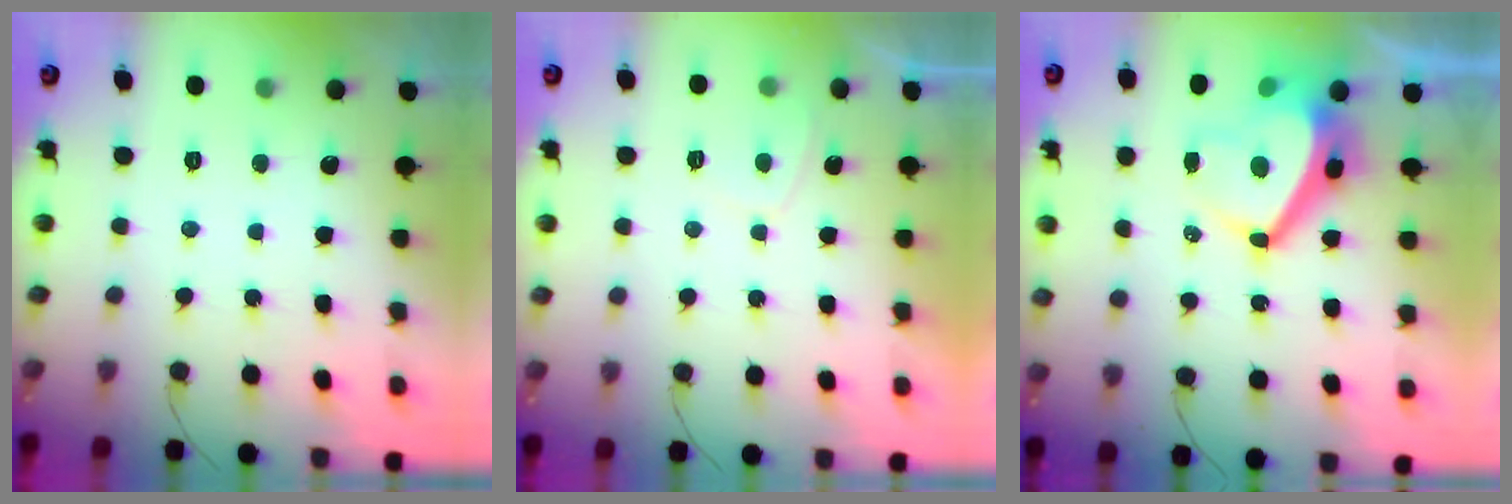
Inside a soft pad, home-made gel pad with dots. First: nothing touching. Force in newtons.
{"total": 1.9, "press": 1.9, "slide": 0.6}
{"total": 10.9, "press": 10.7, "slide": 1.7}